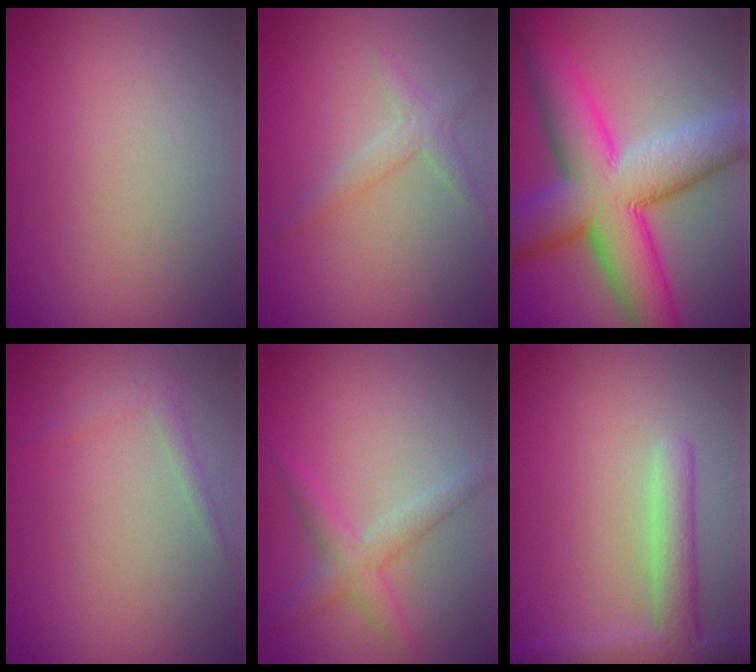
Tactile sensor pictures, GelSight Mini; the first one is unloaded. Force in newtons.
{"total": 1.8, "press": 1.8, "slide": 0.1}
{"total": 12.0, "press": 12.0, "slide": 0.4}
{"total": 1.1, "press": 1.1, "slide": 0.1}
{"total": 2.5, "press": 2.5, "slide": 0.2}
{"total": 3.5, "press": 3.5, "slide": 0.3}